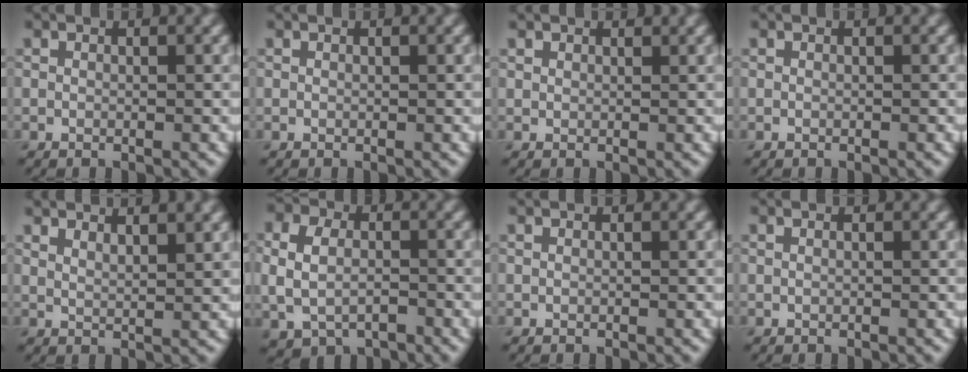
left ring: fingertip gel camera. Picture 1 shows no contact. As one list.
[{"total": 0.0}, {"total": 1.6, "force": [1.5, 0.6, 0.4], "torque": [-0.013, 0.003, 0.024]}, {"total": 0.0}, {"total": 4.3, "force": [3.3, 1.5, 2.3], "torque": [-0.009, 0.015, 0.031]}, {"total": 5.5, "force": [-0.5, 4.4, 3.4], "torque": [-0.067, -0.007, -0.008]}, {"total": 0.0}, {"total": 0.6, "force": [0.3, 0.3, 0.4], "torque": [-0.006, -0.003, -0.002]}]